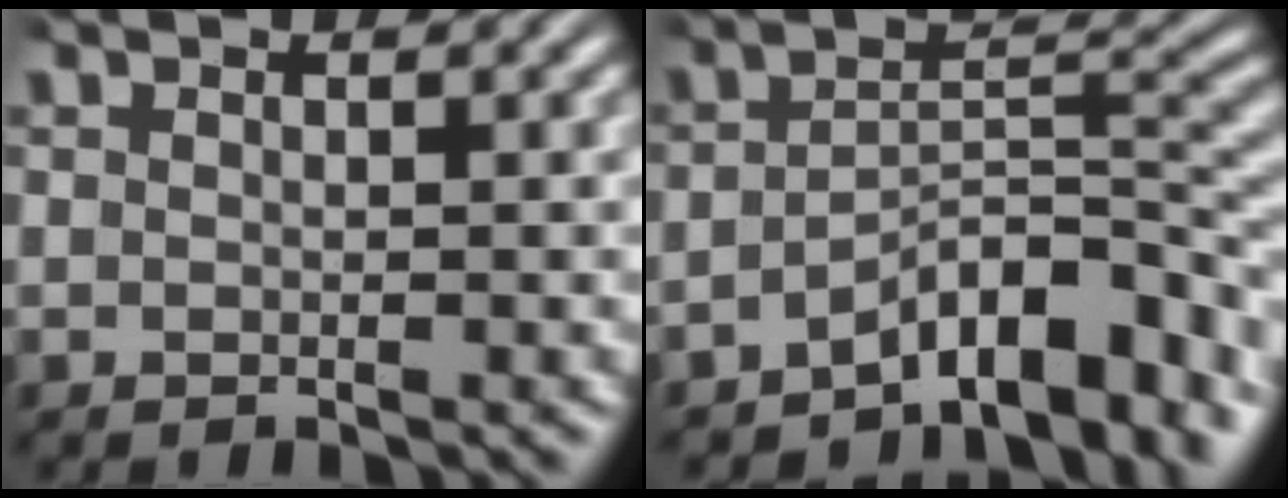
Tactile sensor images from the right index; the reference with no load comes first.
{"total": 7.0, "force": [-4.0, 2.1, 5.2], "torque": [-0.071, -0.010, -0.060]}